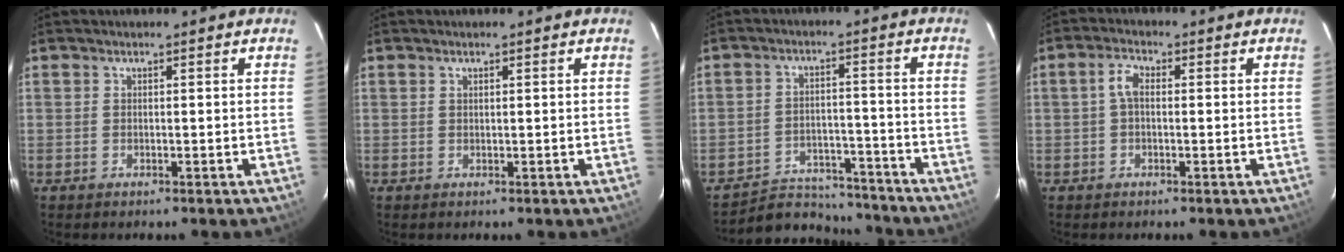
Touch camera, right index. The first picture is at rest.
{"total": 0.0}
{"total": 12.7, "force": [-11.7, 4.5, 1.9], "torque": [-0.050, 0.028, -0.161]}
{"total": 3.0, "force": [0.0, 1.7, 2.5], "torque": [-0.053, 0.011, 0.001]}